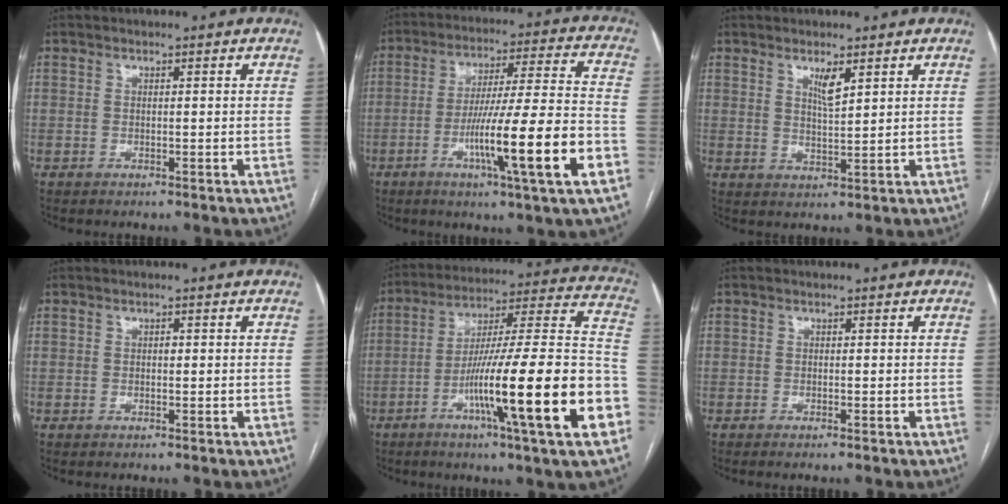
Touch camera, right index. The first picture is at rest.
{"total": 17.9, "force": [-6.5, -0.7, 16.7], "torque": [-0.264, -0.010, -0.104]}
{"total": 3.1, "force": [1.8, 0.4, 2.5], "torque": [-0.047, -0.006, 0.036]}
{"total": 0.5, "force": [0.0, 0.3, 0.4], "torque": [-0.005, 0.001, -0.001]}
{"total": 25.9, "force": [-8.9, 0.1, 24.3], "torque": [-0.315, -0.011, -0.150]}
{"total": 0.5, "force": [-0.4, -0.1, 0.3], "torque": [-0.005, 0.000, -0.007]}